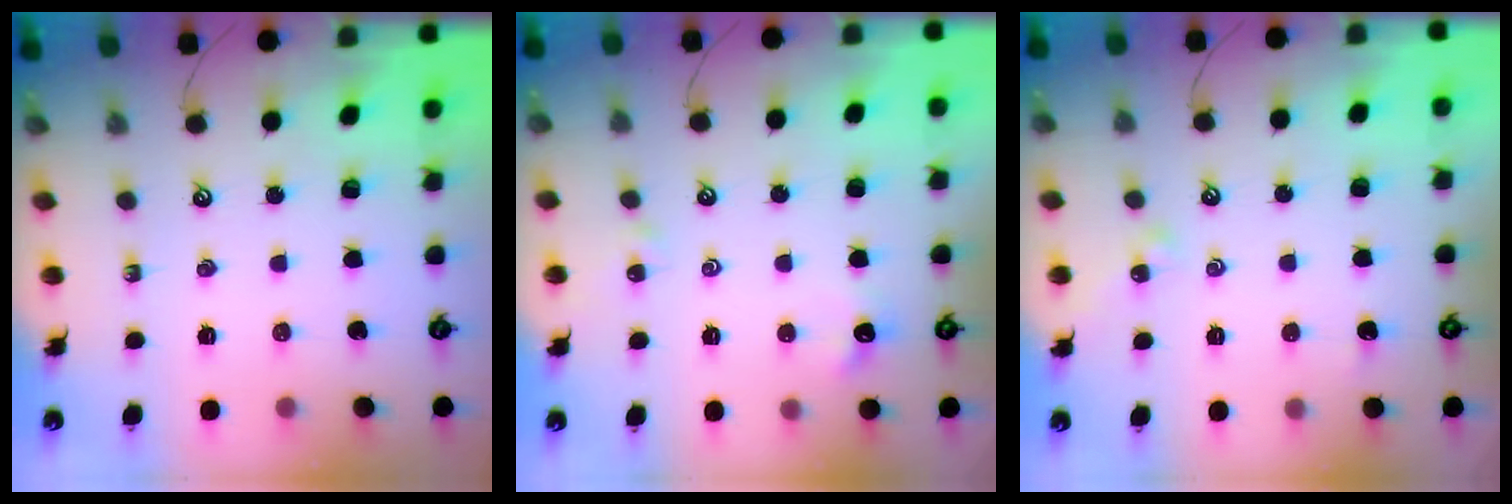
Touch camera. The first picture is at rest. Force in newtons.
{"total": 2.3, "press": 2.2, "slide": 0.6}
{"total": 2.2, "press": 2.1, "slide": 0.5}